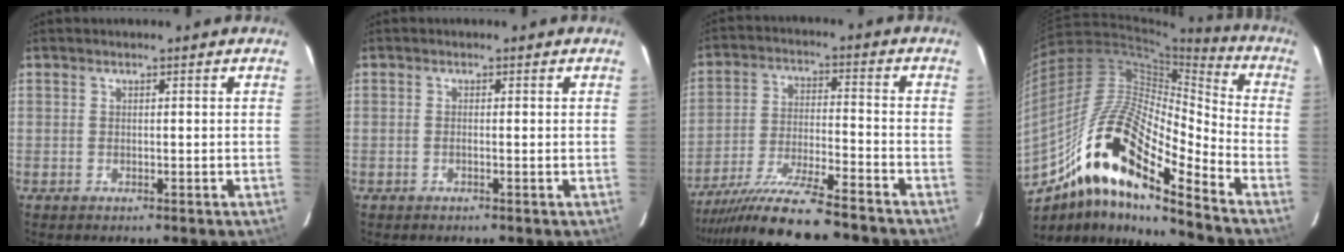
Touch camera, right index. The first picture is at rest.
{"total": 0.5, "force": [-0.2, 0.0, 0.5], "torque": [-0.010, 0.001, -0.003]}
{"total": 15.1, "force": [-13.1, 0.7, 7.5], "torque": [-0.141, -0.021, -0.225]}
{"total": 19.6, "force": [-11.1, 4.3, 15.6], "torque": [-0.302, 0.018, -0.191]}